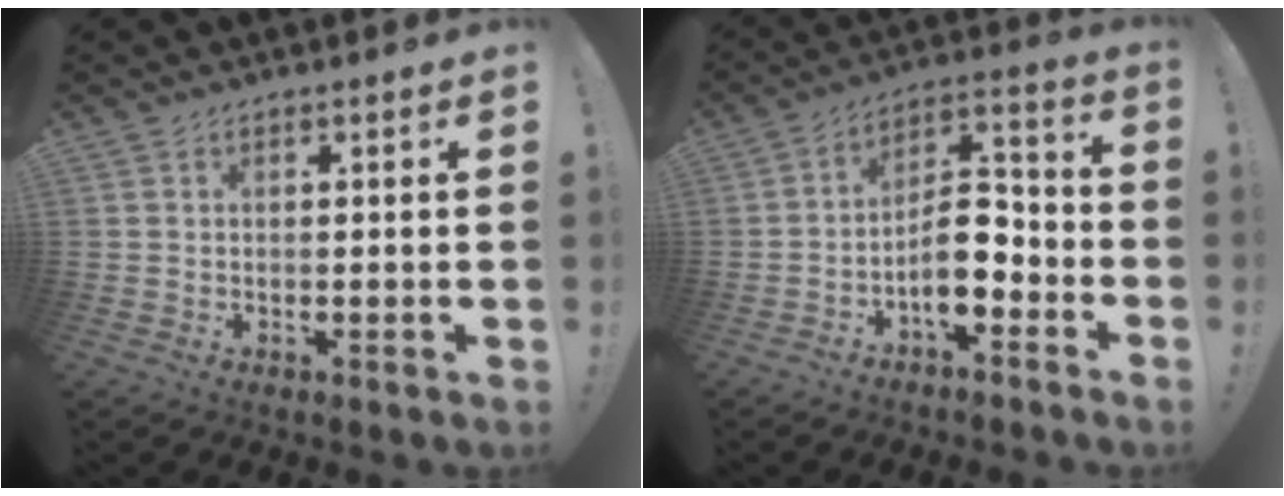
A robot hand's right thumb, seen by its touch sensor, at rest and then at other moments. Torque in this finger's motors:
{"motor_torque": [1.73, 0.60, 0.39, -0.45, 0.02]}